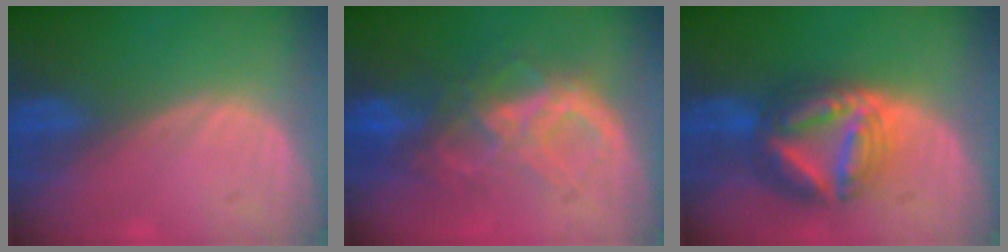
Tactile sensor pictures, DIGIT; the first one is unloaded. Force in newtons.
{"total": 8.1, "press": 7.6, "slide": 2.7}
{"total": 9.1, "press": 9.0, "slide": 0.8}